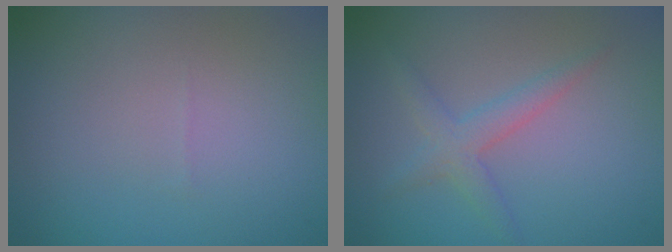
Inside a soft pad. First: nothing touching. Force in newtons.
{"total": 2.2, "press": 2.2, "slide": 0.1}